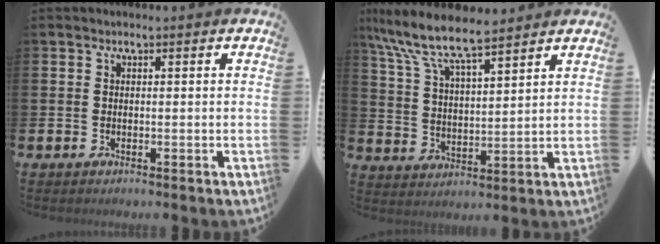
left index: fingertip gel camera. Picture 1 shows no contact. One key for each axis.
{"total": 8.8, "fx": 7.9, "fy": 1.6, "fz": 3.5, "tx": -0.109, "ty": -0.040, "tz": 0.141}